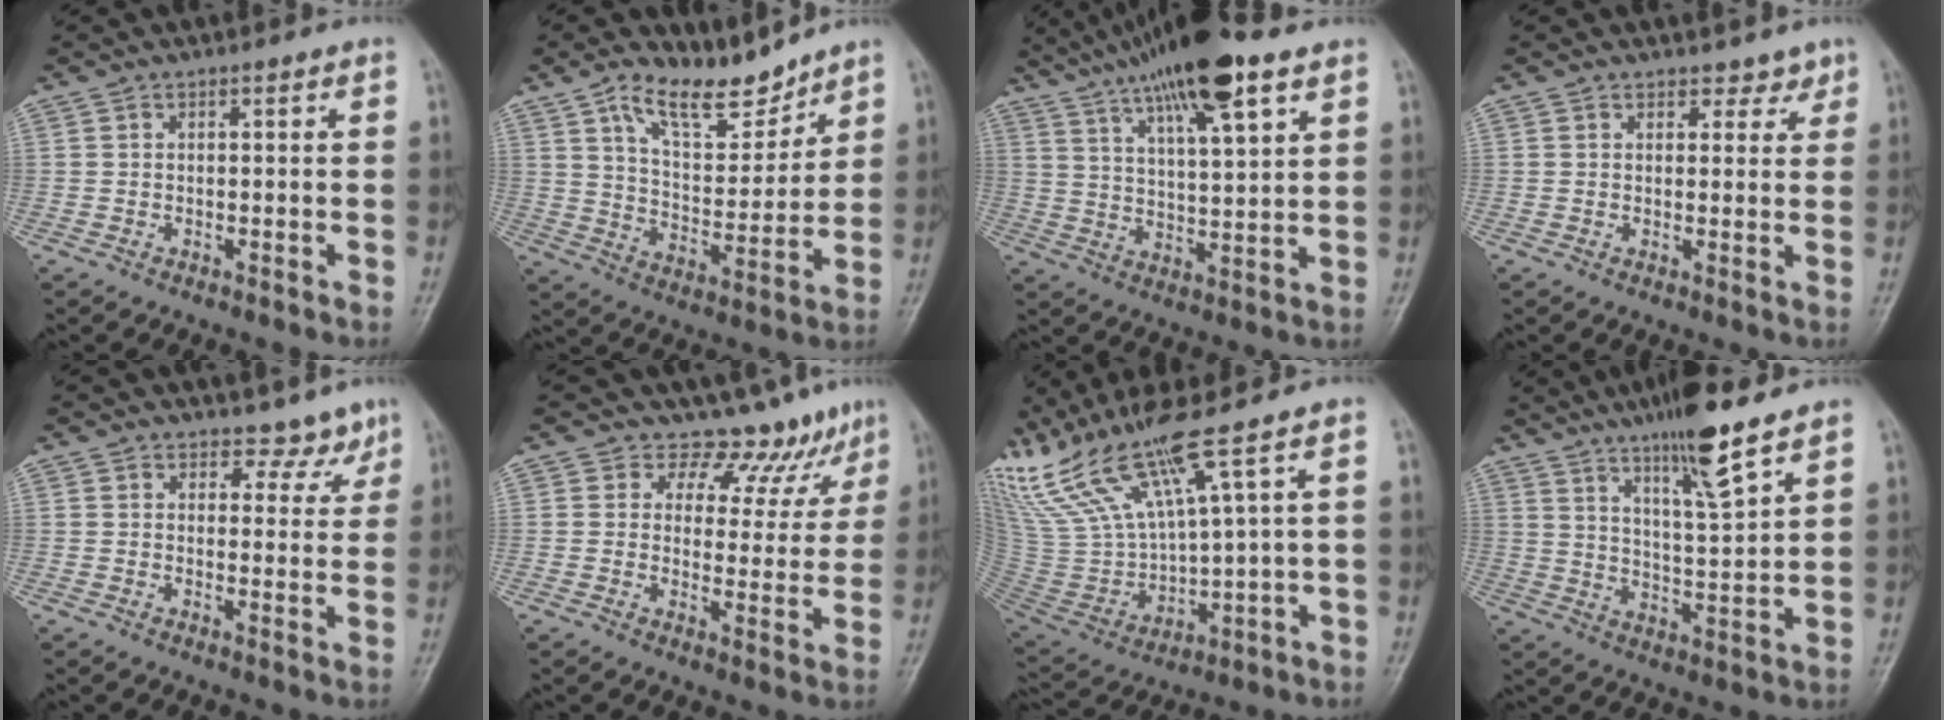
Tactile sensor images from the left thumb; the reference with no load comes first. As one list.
[{"total": 11.5, "force": [9.0, 4.7, 5.4], "torque": [-0.071, -0.062, 0.170]}, {"total": 17.7, "force": [11.2, 3.5, 13.3], "torque": [-0.223, -0.025, 0.194]}, {"total": 2.6, "force": [2.0, 1.6, 0.4], "torque": [0.021, -0.011, 0.021]}, {"total": 4.8, "force": [3.8, 2.8, 0.4], "torque": [0.026, -0.028, 0.040]}, {"total": 9.3, "force": [7.9, 4.7, 1.1], "torque": [0.025, -0.054, 0.090]}, {"total": 18.1, "force": [12.4, 1.5, 13.1], "torque": [-0.267, -0.050, 0.256]}, {"total": 12.0, "force": [8.2, 1.3, 8.6], "torque": [-0.142, -0.050, 0.142]}]